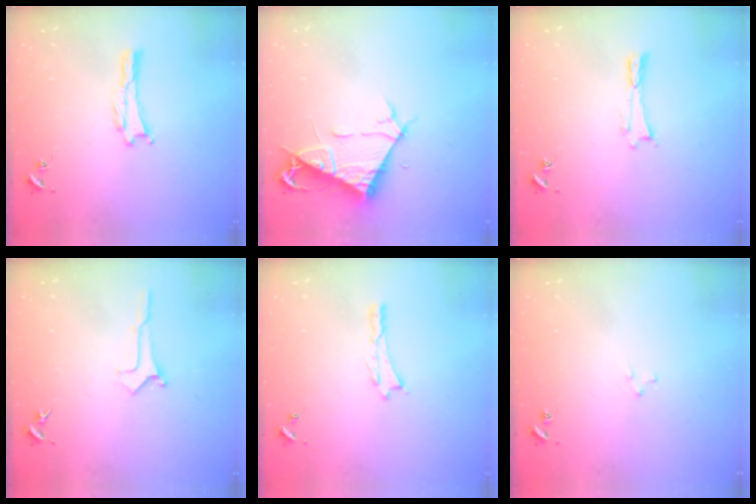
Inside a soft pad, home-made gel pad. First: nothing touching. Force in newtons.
{"total": 7.6, "press": 7.6, "slide": 1.0}
{"total": 0.0}
{"total": 0.0}
{"total": 0.0}
{"total": 1.9, "press": 1.9, "slide": 0.1}